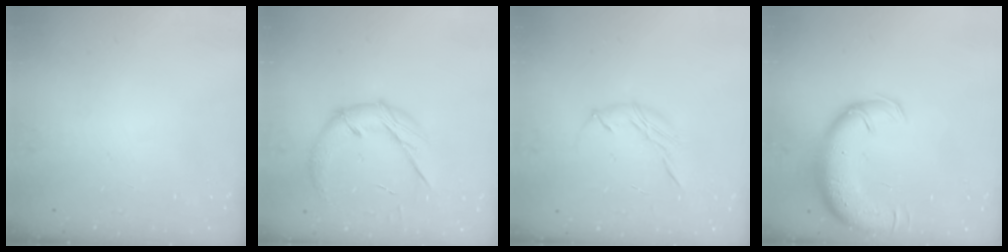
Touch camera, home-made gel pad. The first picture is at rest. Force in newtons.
{"total": 11.8, "press": 11.8, "slide": 0.8}
{"total": 6.2, "press": 6.1, "slide": 1.5}
{"total": 12.0, "press": 11.7, "slide": 2.8}